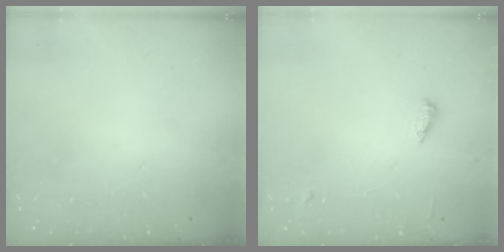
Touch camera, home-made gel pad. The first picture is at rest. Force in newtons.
{"total": 5.5, "press": 5.4, "slide": 1.0}